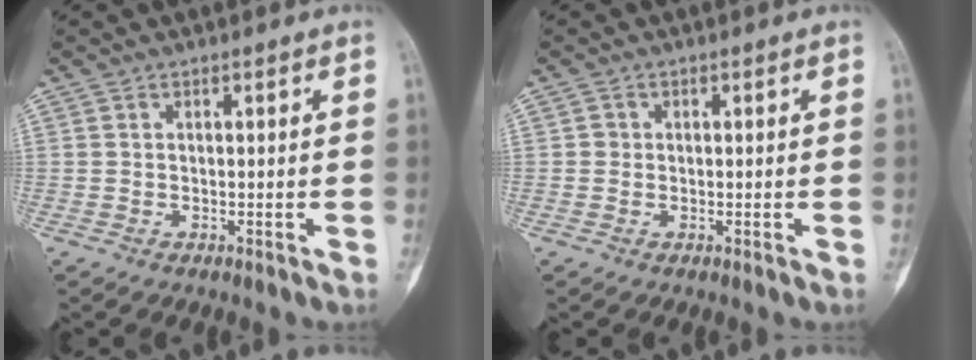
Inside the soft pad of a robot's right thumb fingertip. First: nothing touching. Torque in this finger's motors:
{"motor_torque": [0.31, 0.18, 0.09, -0.44, 0.06]}